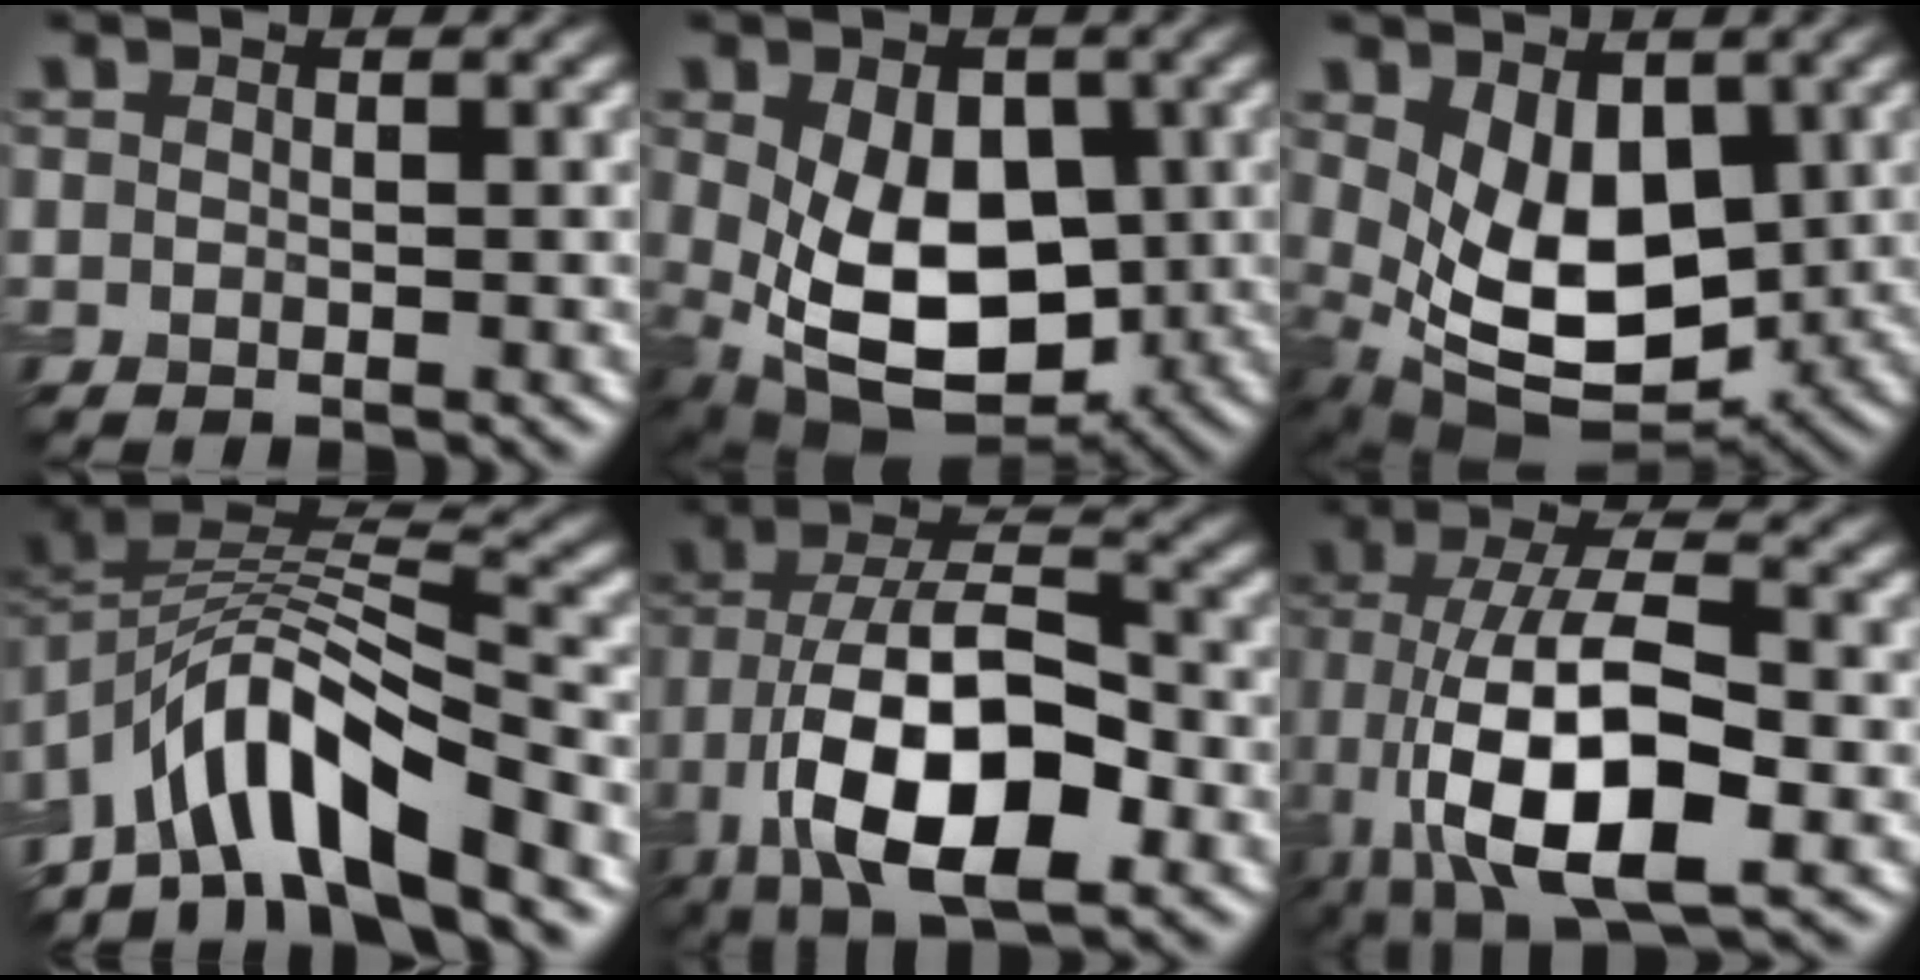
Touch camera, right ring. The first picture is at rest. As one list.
[{"total": 9.6, "force": [-0.7, 6.4, 7.1], "torque": [-0.127, -0.028, 0.000]}, {"total": 7.4, "force": [0.7, 4.7, 5.6], "torque": [-0.106, -0.023, 0.020]}, {"total": 9.3, "force": [-5.9, 3.6, 6.3], "torque": [-0.091, 0.008, -0.117]}, {"total": 12.6, "force": [-4.9, 5.6, 10.1], "torque": [-0.183, 0.000, -0.093]}, {"total": 13.1, "force": [-3.9, 5.3, 11.4], "torque": [-0.205, -0.002, -0.074]}]